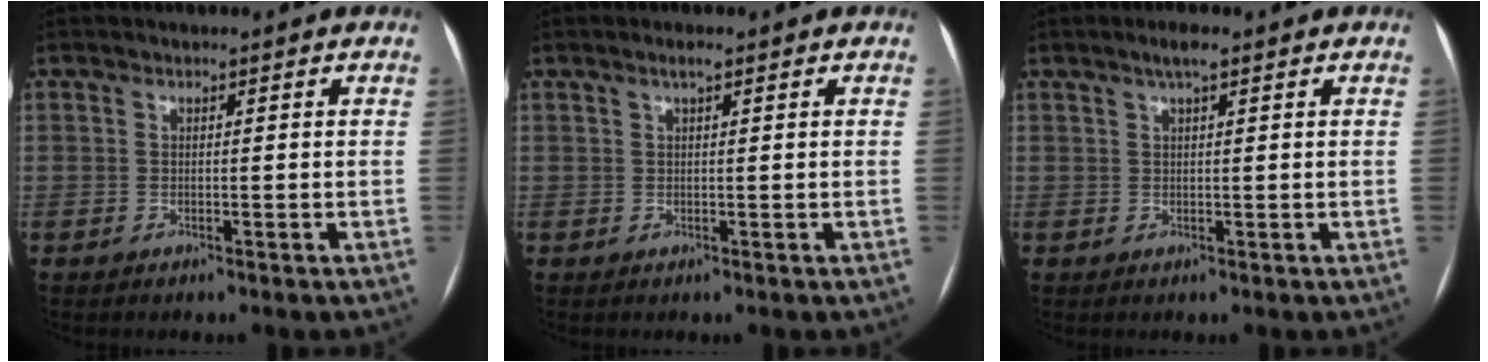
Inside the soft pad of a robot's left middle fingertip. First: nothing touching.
{"total": 1.2, "force": [0.8, 0.1, 1.0], "torque": [-0.019, 0.006, 0.013]}
{"total": 2.3, "force": [1.4, 0.3, 1.8], "torque": [-0.035, 0.008, 0.025]}